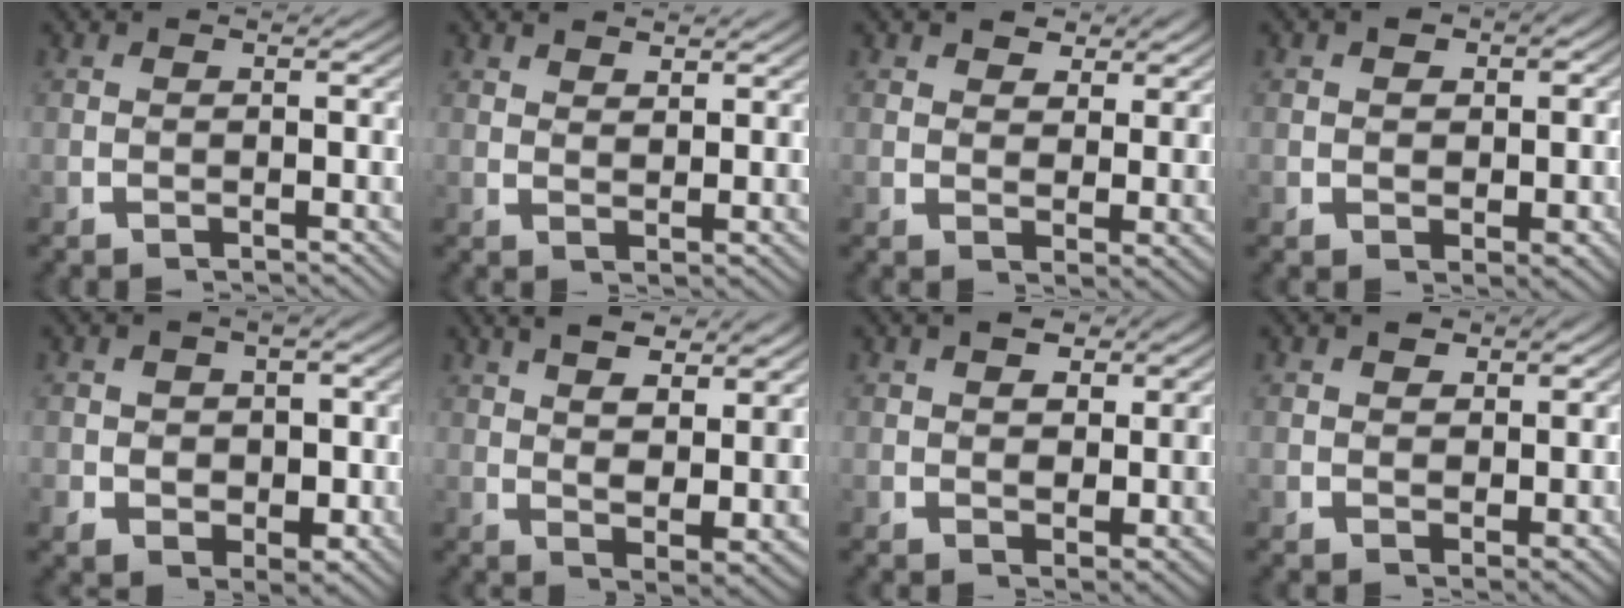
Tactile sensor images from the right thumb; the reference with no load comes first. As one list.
[{"total": 2.1, "force": [2.1, 0.3, 0.3], "torque": [-0.003, -0.006, 0.044]}, {"total": 3.8, "force": [2.3, 2.4, 1.8], "torque": [-0.028, -0.018, 0.047]}, {"total": 4.7, "force": [0.6, 4.0, 2.4], "torque": [-0.037, -0.021, 0.019]}, {"total": 5.4, "force": [-0.5, 4.4, 3.1], "torque": [-0.057, -0.029, 0.004]}, {"total": 5.8, "force": [2.5, 3.0, 4.3], "torque": [-0.063, -0.015, 0.052]}, {"total": 4.5, "force": [1.4, 3.3, 2.8], "torque": [-0.043, -0.024, 0.033]}, {"total": 4.2, "force": [0.8, 3.6, 2.0], "torque": [-0.030, -0.020, 0.022]}]